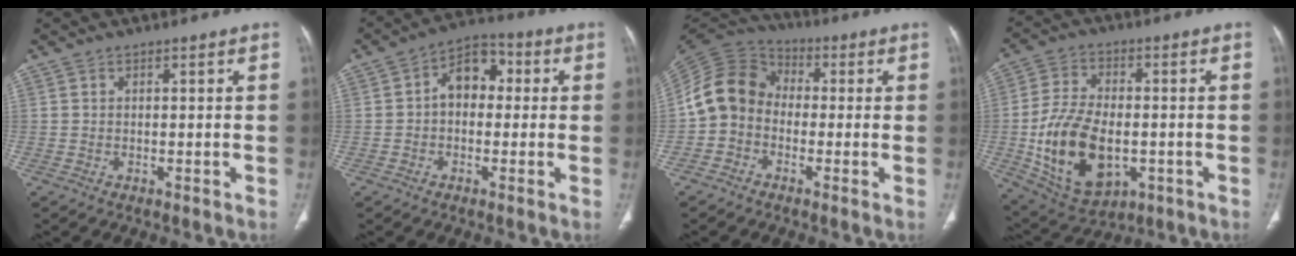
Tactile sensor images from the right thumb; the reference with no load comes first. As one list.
[{"total": 8.2, "force": [0.4, 5.8, 5.7], "torque": [-0.055, 0.031, -0.006]}, {"total": 10.5, "force": [-1.6, 8.9, 5.3], "torque": [-0.099, 0.037, -0.047]}, {"total": 17.0, "force": [-3.3, 10.2, 13.2], "torque": [-0.228, 0.003, -0.040]}]